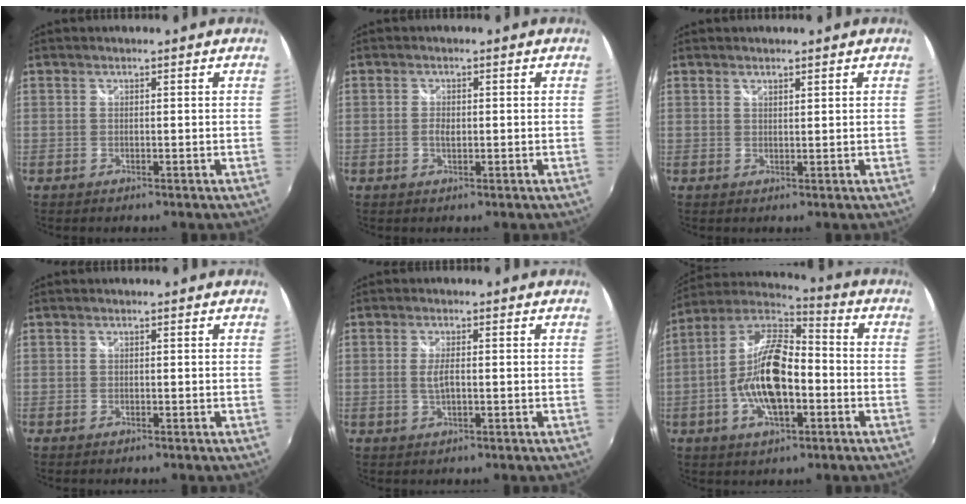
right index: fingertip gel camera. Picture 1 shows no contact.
{"total": 1.6, "force": [-0.2, 0.9, 1.3], "torque": [-0.025, 0.001, -0.005]}
{"total": 1.0, "force": [0.9, 0.2, 0.5], "torque": [-0.007, 0.000, 0.015]}
{"total": 0.0}
{"total": 2.7, "force": [-0.3, 0.7, 2.5], "torque": [-0.050, -0.003, -0.005]}
{"total": 15.5, "force": [-3.6, 6.4, 13.7], "torque": [-0.273, 0.006, -0.073]}